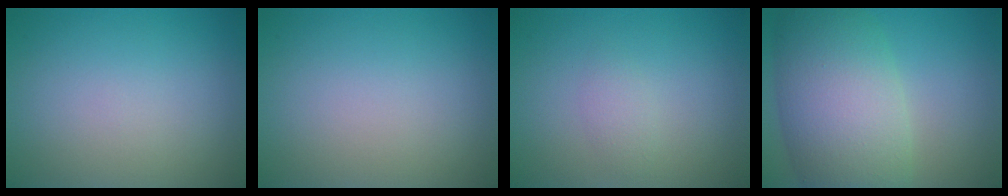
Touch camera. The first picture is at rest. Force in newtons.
{"total": 0.0}
{"total": 1.1, "press": 1.1, "slide": 0.1}
{"total": 10.4, "press": 10.4, "slide": 0.4}